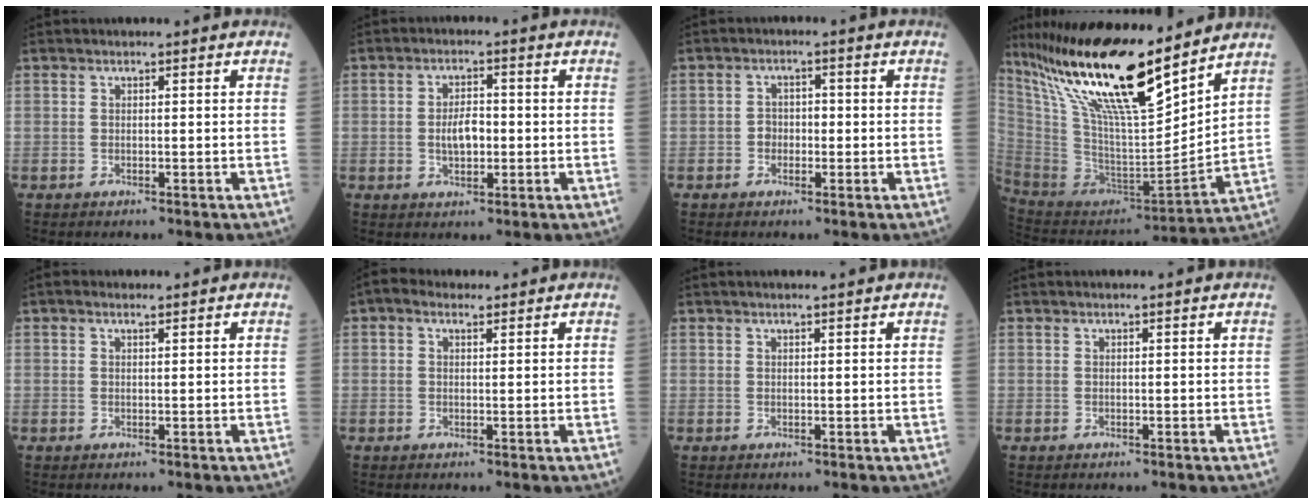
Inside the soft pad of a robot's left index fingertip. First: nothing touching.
{"total": 4.2, "force": [-0.4, 2.1, 3.6], "torque": [-0.071, 0.006, -0.007]}
{"total": 2.4, "force": [-0.6, 1.8, 1.4], "torque": [-0.020, 0.010, -0.012]}
{"total": 24.1, "force": [17.3, 3.9, 16.3], "torque": [-0.307, -0.001, 0.318]}
{"total": 1.0, "force": [0.8, 0.3, 0.6], "torque": [-0.019, 0.007, 0.013]}
{"total": 2.4, "force": [1.4, 1.3, 1.4], "torque": [-0.036, 0.020, 0.026]}
{"total": 2.7, "force": [2.4, -0.1, 1.3], "torque": [-0.013, 0.018, 0.036]}
{"total": 1.0, "force": [0.8, -0.1, 0.5], "torque": [-0.008, 0.008, 0.016]}